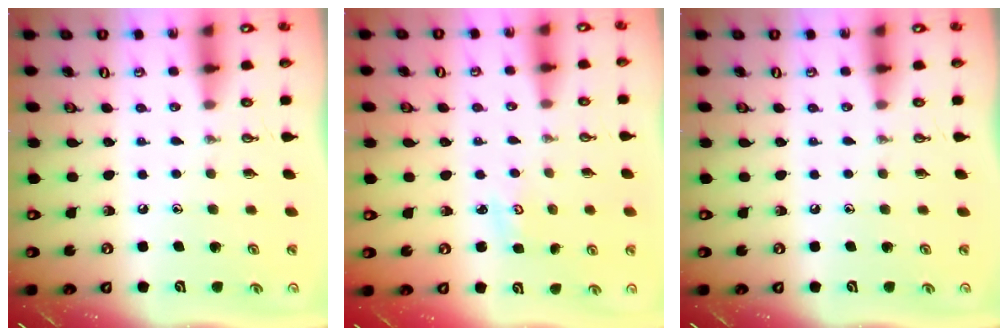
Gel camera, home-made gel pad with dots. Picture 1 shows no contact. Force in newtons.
{"total": 2.0, "press": 2.0, "slide": 0.4}
{"total": 0.0}